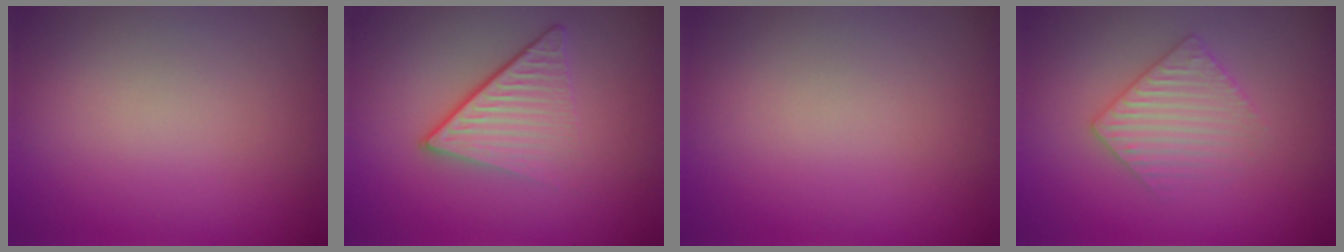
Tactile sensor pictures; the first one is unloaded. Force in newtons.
{"total": 4.8, "press": 3.0, "slide": 3.7}
{"total": 0.0}
{"total": 3.0, "press": 2.9, "slide": 0.6}